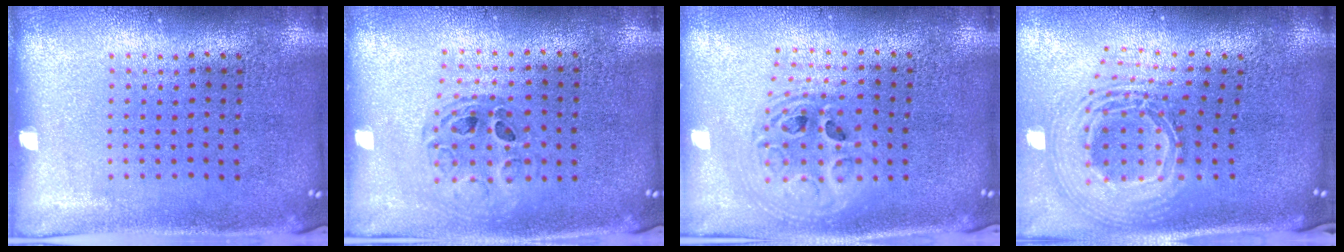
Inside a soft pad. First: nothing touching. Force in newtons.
{"total": 0.8, "press": 0.7, "slide": 0.1}
{"total": 2.0, "press": 1.6, "slide": 1.2}
{"total": 2.8, "press": 2.0, "slide": 2.0}